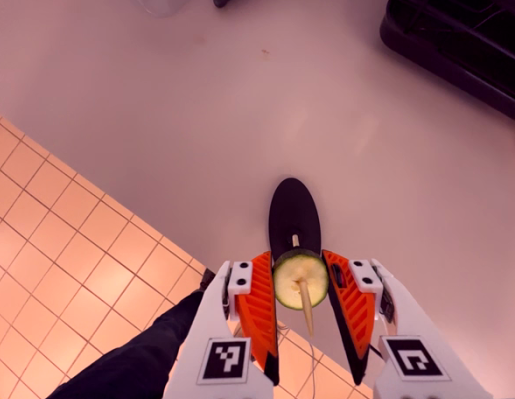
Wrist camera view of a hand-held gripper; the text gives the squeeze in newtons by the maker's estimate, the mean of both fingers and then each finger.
{"total": 8.2, "left": 7.9, "right": 8.5}